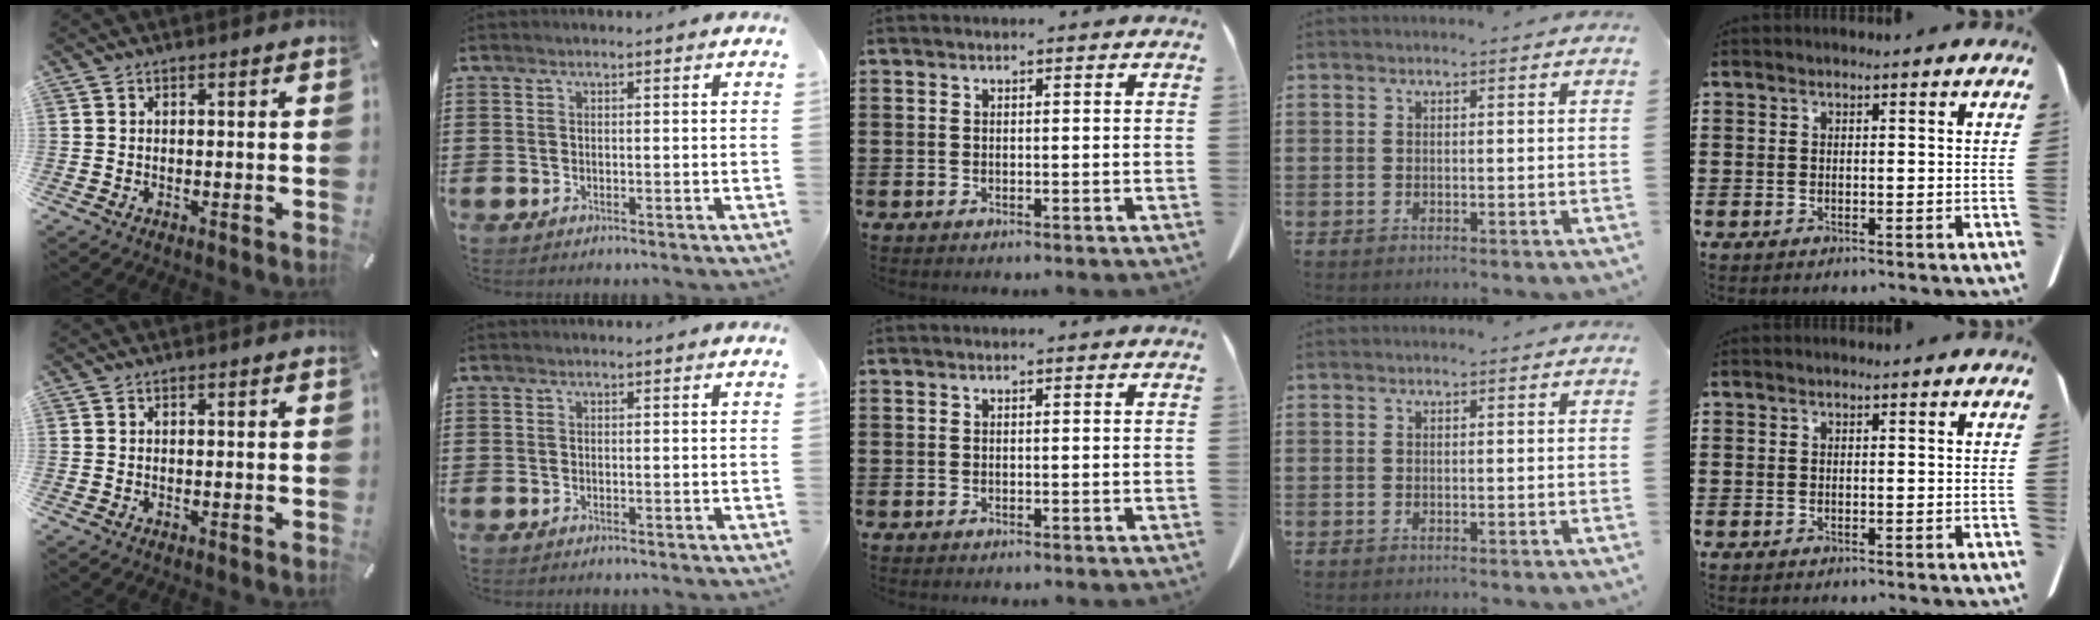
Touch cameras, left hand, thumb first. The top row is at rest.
{}